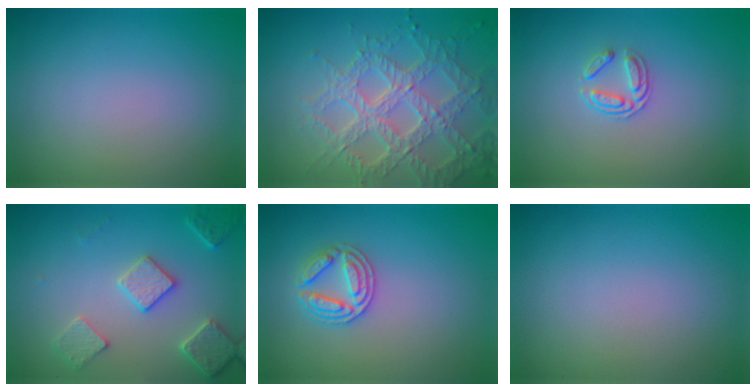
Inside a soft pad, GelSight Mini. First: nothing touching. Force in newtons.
{"total": 7.2, "press": 5.3, "slide": 4.9}
{"total": 1.7, "press": 1.3, "slide": 1.1}
{"total": 3.7, "press": 3.4, "slide": 1.4}
{"total": 2.7, "press": 2.7, "slide": 0.4}
{"total": 0.0}